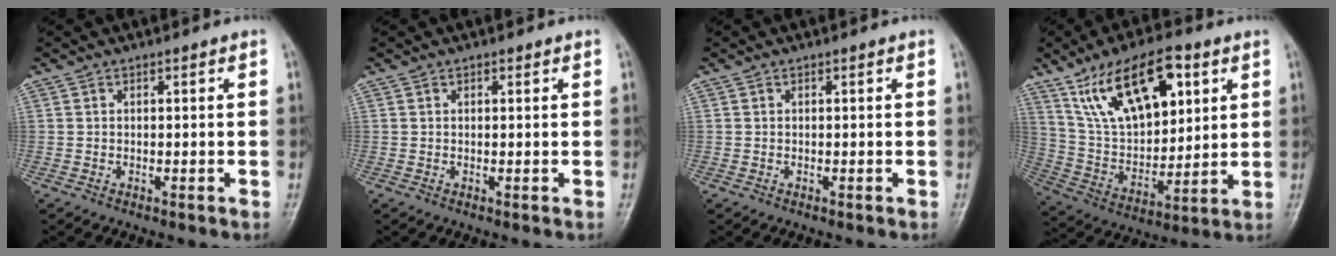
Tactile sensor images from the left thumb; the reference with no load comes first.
{"total": 0.5, "force": [0.4, 0.3, 0.3], "torque": [0.000, -0.002, 0.003]}
{"total": 0.0}
{"total": 19.5, "force": [9.4, 9.9, 13.9], "torque": [-0.194, -0.029, 0.178]}